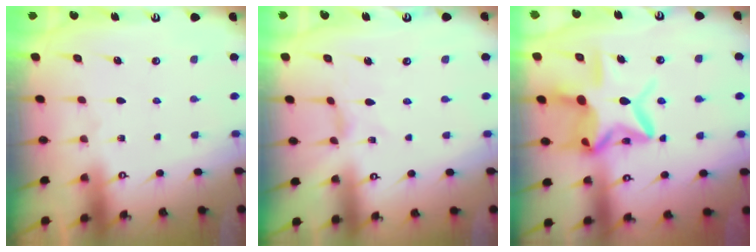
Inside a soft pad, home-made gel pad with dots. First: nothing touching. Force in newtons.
{"total": 0.0}
{"total": 16.0, "press": 15.9, "slide": 1.5}